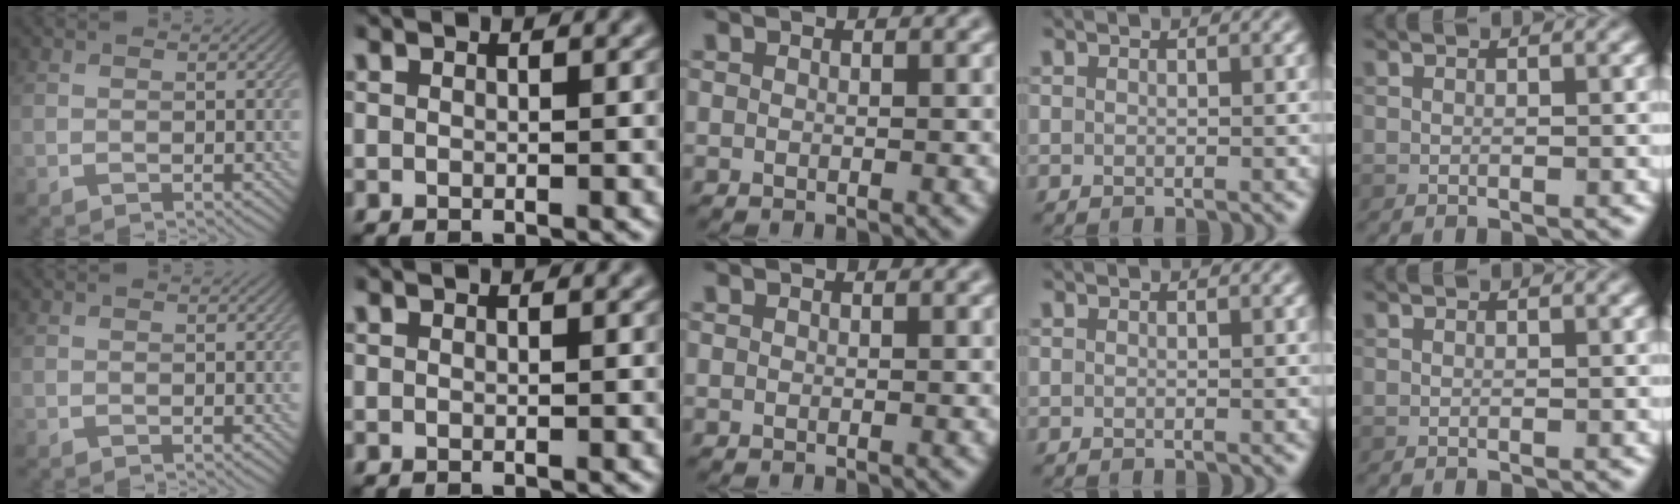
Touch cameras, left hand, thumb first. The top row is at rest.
{}